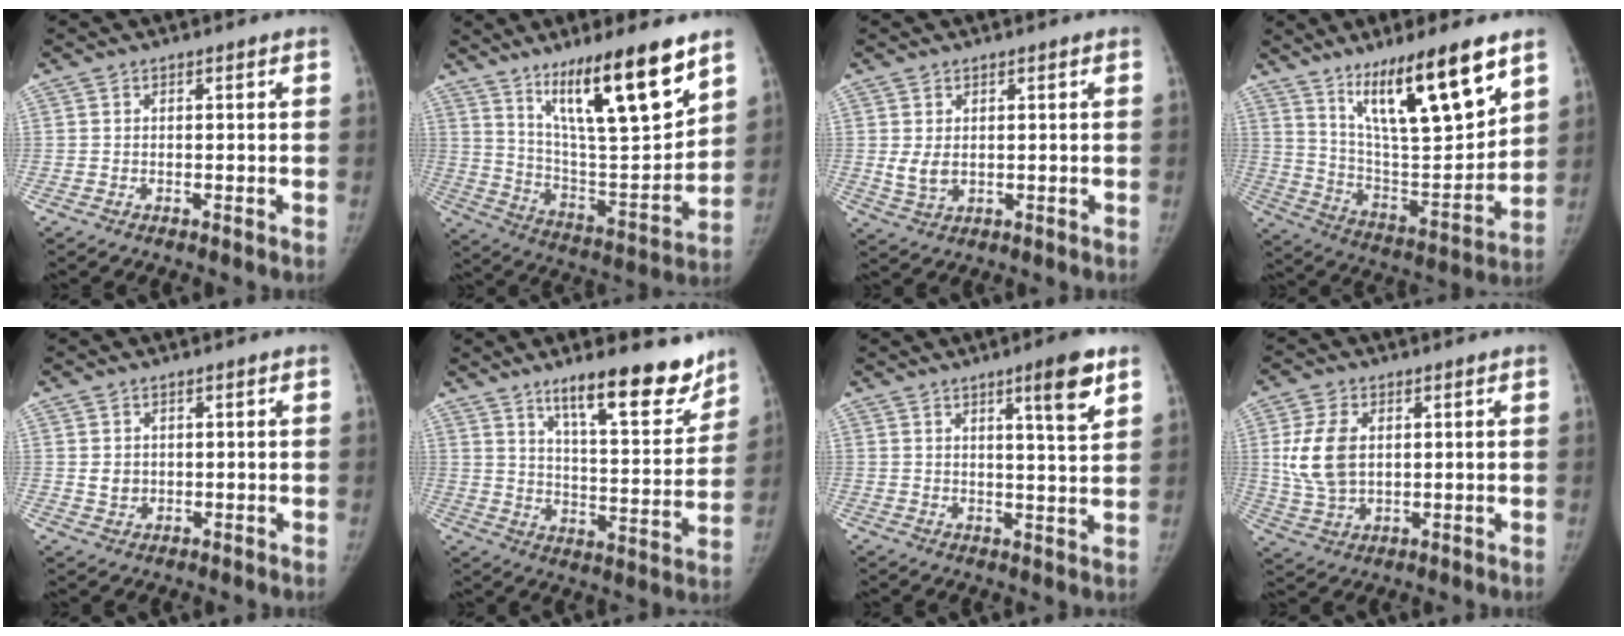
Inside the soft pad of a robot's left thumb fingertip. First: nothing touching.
{"total": 22.0, "force": [13.5, 4.4, 16.8], "torque": [-0.248, -0.074, 0.237]}
{"total": 3.7, "force": [0.7, 2.2, 2.8], "torque": [-0.050, -0.012, 0.023]}
{"total": 21.5, "force": [13.0, 4.7, 16.4], "torque": [-0.245, -0.064, 0.234]}
{"total": 2.3, "force": [0.6, 1.9, 1.1], "torque": [-0.012, -0.007, 0.019]}
{"total": 18.1, "force": [12.8, 4.7, 12.0], "torque": [-0.129, -0.085, 0.199]}
{"total": 8.0, "force": [4.6, 0.8, 6.5], "torque": [-0.089, -0.030, 0.067]}
{"total": 9.7, "force": [2.0, 6.3, 7.0], "torque": [-0.135, -0.008, 0.047]}